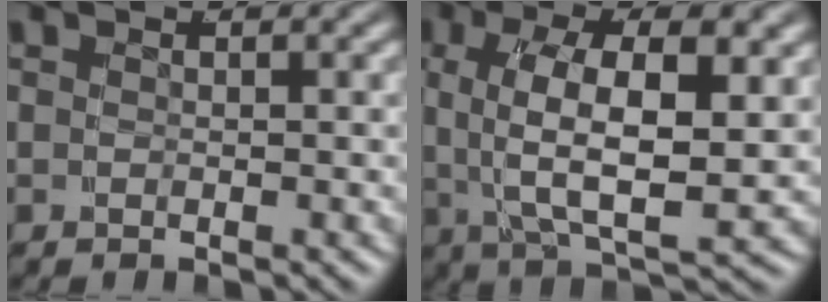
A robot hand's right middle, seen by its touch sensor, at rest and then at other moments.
{"total": 7.3, "force": [0.8, 2.9, 6.7], "torque": [-0.120, -0.005, 0.019]}